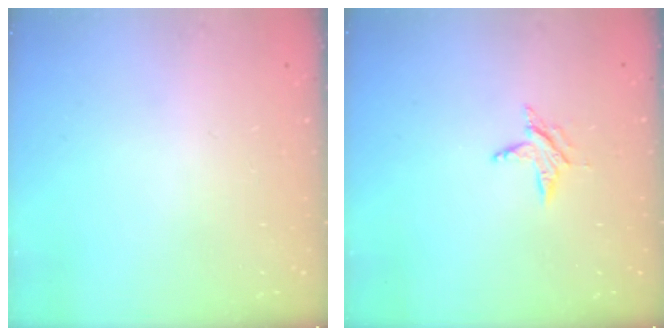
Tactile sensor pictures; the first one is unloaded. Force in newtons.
{"total": 4.9, "press": 4.9, "slide": 0.5}